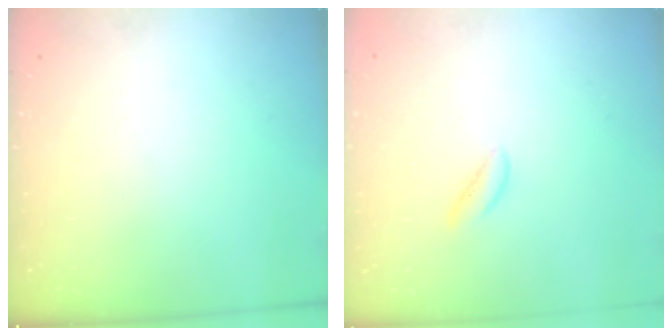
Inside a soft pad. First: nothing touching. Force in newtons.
{"total": 1.3, "press": 1.2, "slide": 0.4}